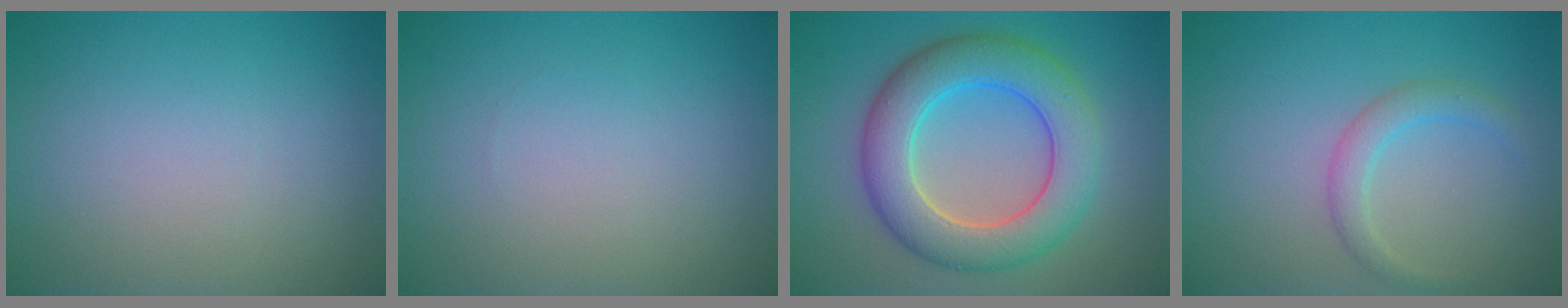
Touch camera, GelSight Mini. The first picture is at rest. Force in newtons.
{"total": 0.0}
{"total": 7.9, "press": 7.9, "slide": 0.3}
{"total": 2.1, "press": 2.1, "slide": 0.0}